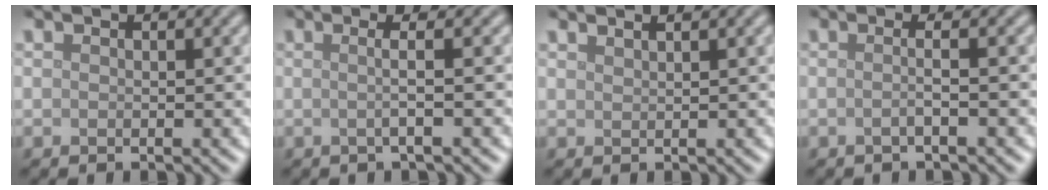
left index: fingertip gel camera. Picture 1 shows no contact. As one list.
[{"total": 2.6, "force": [0.1, 0.7, 2.5], "torque": [-0.036, 0.003, -0.012]}, {"total": 1.2, "force": [1.0, 0.4, 0.6], "torque": [0.000, 0.000, 0.009]}, {"total": 1.9, "force": [-0.1, 0.7, 1.8], "torque": [-0.022, -0.004, -0.015]}]